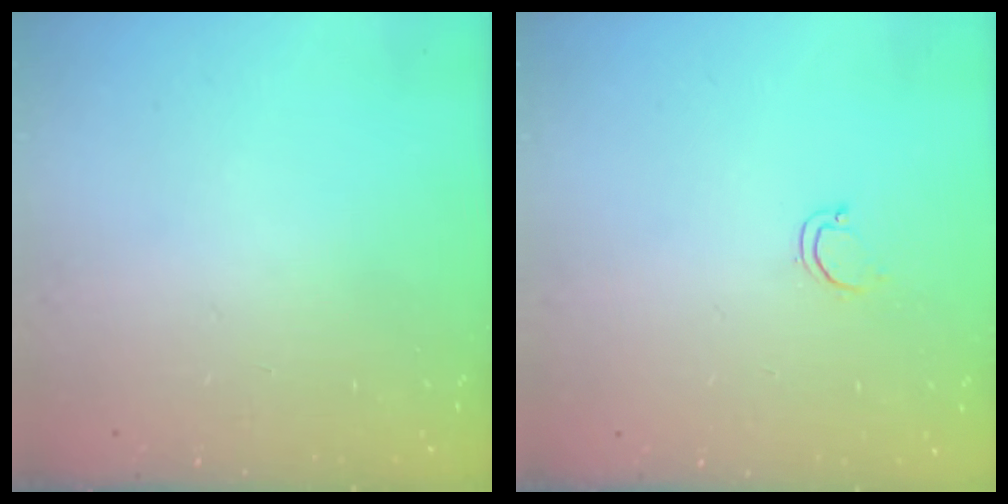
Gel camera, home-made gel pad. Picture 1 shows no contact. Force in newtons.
{"total": 2.8, "press": 2.8, "slide": 0.2}